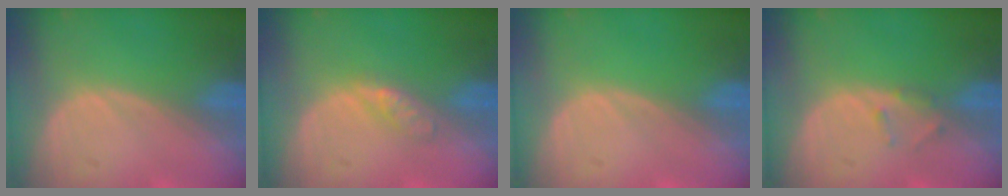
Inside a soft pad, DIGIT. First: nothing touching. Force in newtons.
{"total": 2.7, "press": 2.7, "slide": 0.3}
{"total": 0.0}
{"total": 1.3, "press": 1.3, "slide": 0.4}